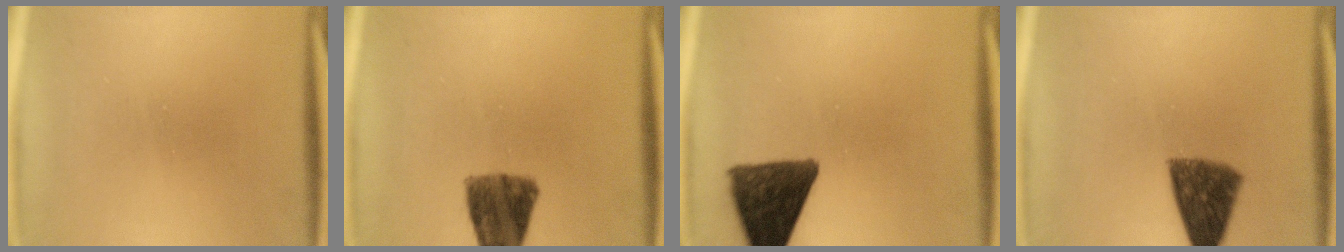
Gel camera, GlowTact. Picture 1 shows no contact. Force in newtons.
{"total": 8.4}
{"total": 11.3}
{"total": 9.2}